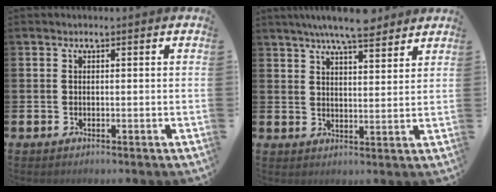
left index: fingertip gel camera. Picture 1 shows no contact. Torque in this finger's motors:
{"motor_torque": [0.37, -0.57, 1.05, 0.21]}